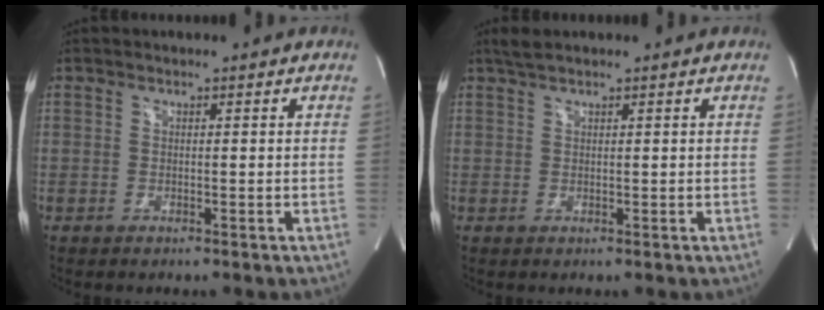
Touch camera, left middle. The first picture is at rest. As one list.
[{"total": 1.9, "force": [1.6, 0.1, 1.0], "torque": [-0.025, 0.014, 0.032]}]